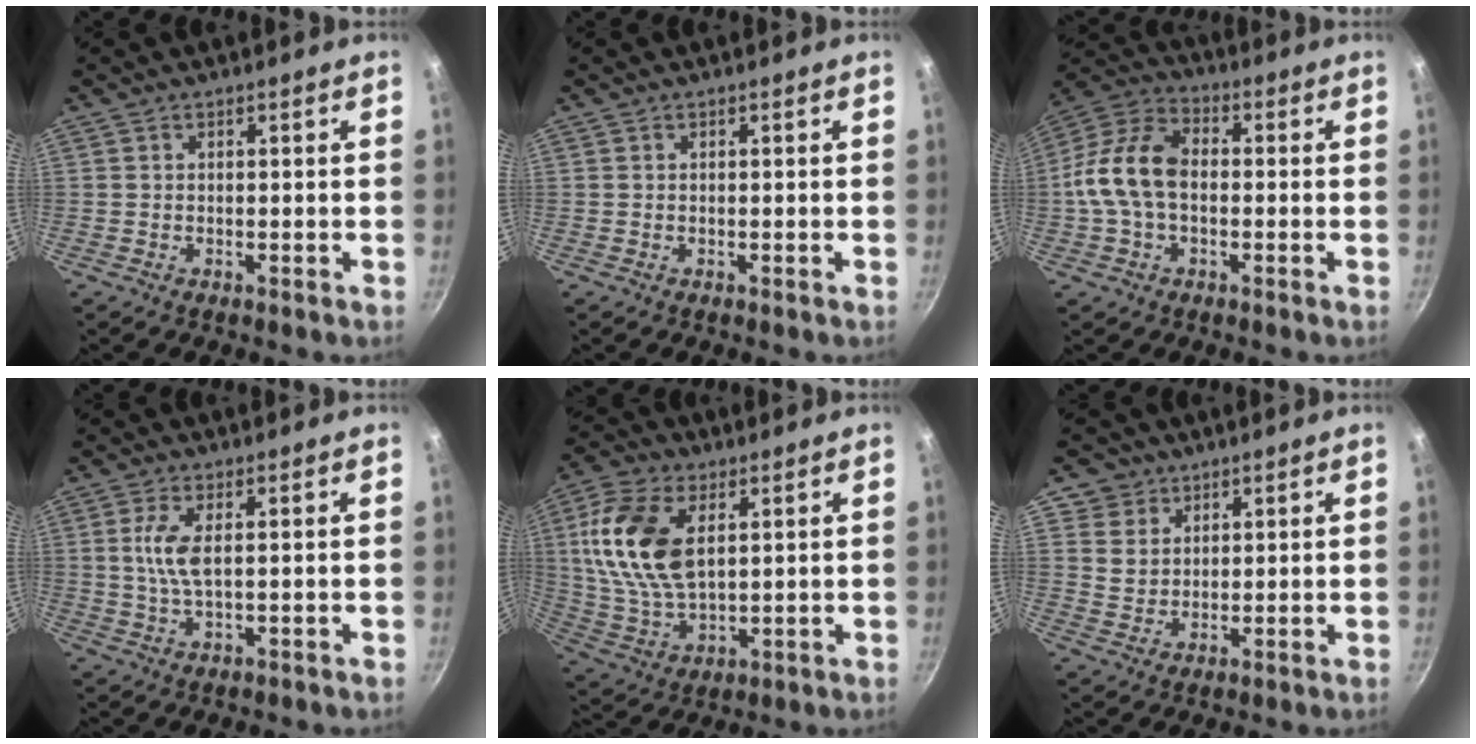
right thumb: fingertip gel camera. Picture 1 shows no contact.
{"total": 0.0}
{"total": 12.8, "force": [-0.7, 8.3, 9.6], "torque": [-0.168, 0.038, -0.032]}
{"total": 5.4, "force": [0.8, 1.8, 5.1], "torque": [-0.116, 0.001, 0.016]}
{"total": 16.2, "force": [4.1, 9.2, 12.7], "torque": [-0.241, -0.007, 0.081]}
{"total": 5.6, "force": [3.1, 4.6, 0.8], "torque": [0.026, -0.003, 0.055]}